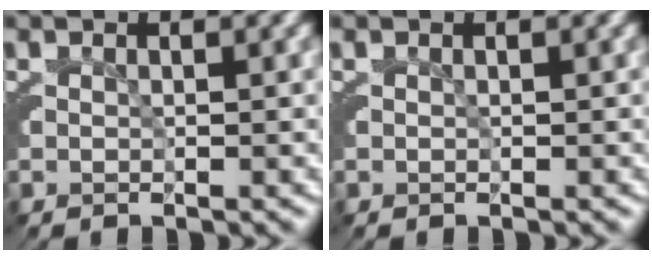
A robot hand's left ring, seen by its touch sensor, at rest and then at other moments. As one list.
[{"total": 0.0}]